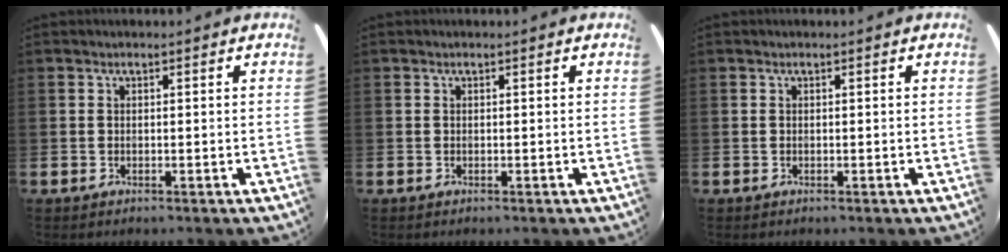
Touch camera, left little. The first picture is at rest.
{"total": 0.0}
{"total": 0.0}